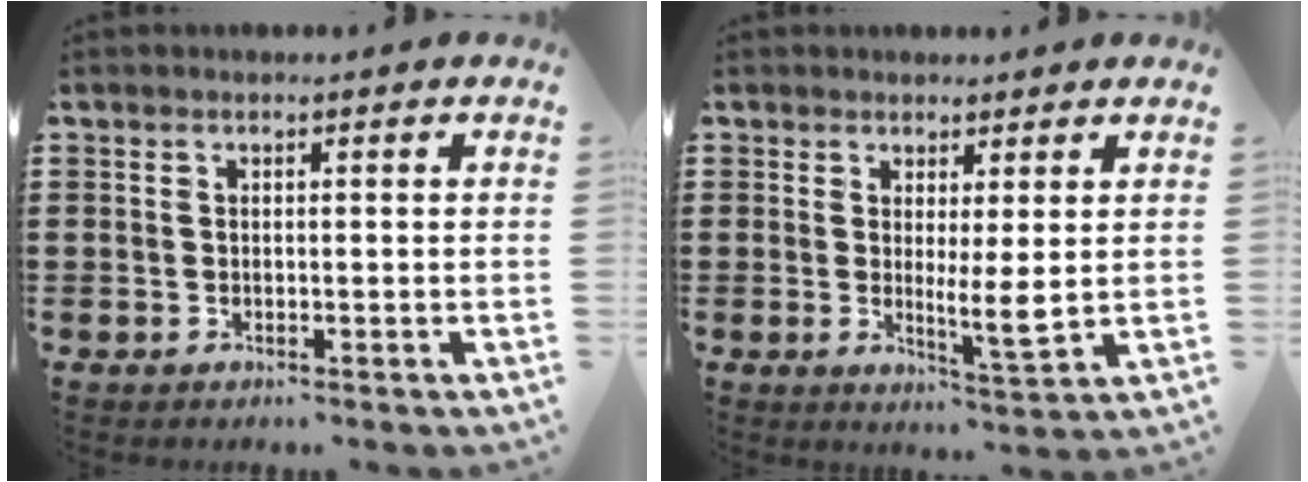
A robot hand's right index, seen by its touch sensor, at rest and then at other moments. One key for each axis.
{"total": 4.2, "fx": 0.8, "fy": 0.4, "fz": 4.1, "tx": -0.063, "ty": -0.015, "tz": 0.012}